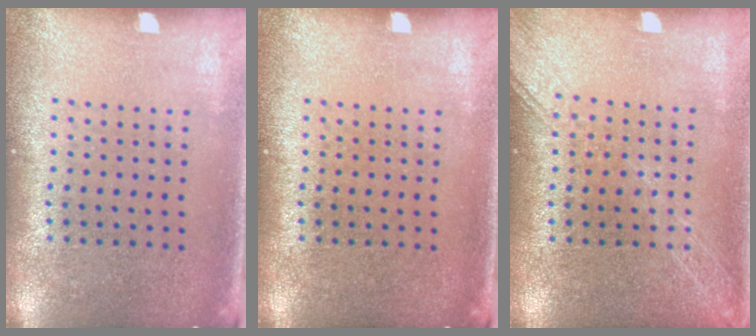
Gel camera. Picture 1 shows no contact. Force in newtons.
{"total": 0.0}
{"total": 1.7, "press": 1.7, "slide": 0.3}